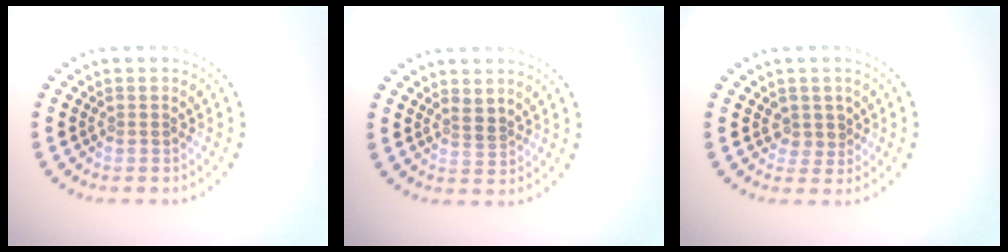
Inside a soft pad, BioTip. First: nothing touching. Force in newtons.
{"total": 1.0, "press": 0.8, "slide": 0.7}
{"total": 1.8, "press": 1.5, "slide": 1.0}